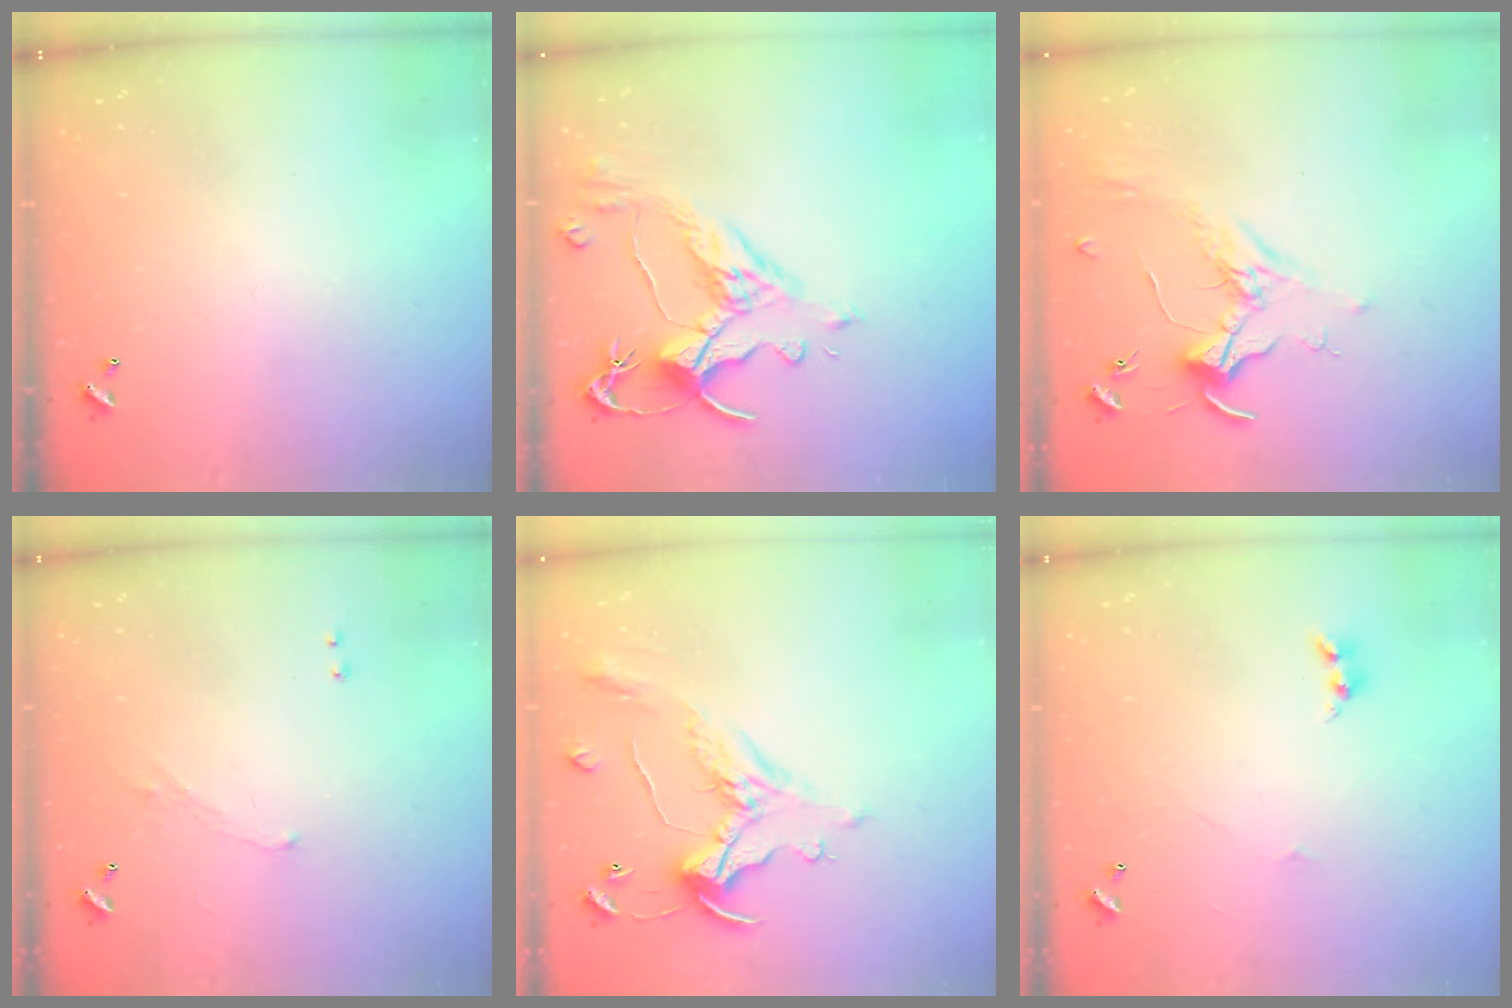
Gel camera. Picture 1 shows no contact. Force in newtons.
{"total": 6.2, "press": 6.0, "slide": 1.6}
{"total": 1.7, "press": 1.6, "slide": 0.7}
{"total": 0.8, "press": 0.6, "slide": 0.5}
{"total": 1.8, "press": 1.5, "slide": 1.1}
{"total": 2.1, "press": 2.0, "slide": 0.5}